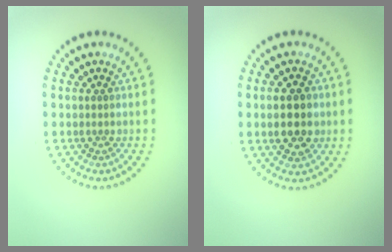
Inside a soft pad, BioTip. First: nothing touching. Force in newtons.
{"total": 4.7, "press": 4.7, "slide": 0.2}